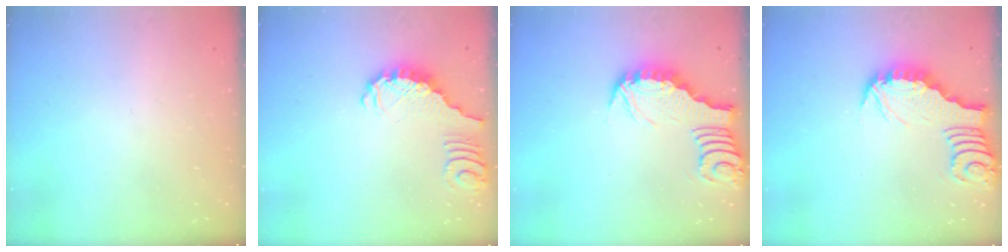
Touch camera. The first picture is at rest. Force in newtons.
{"total": 1.2, "press": 1.2, "slide": 0.2}
{"total": 3.1, "press": 3.1, "slide": 0.3}
{"total": 2.9, "press": 2.9, "slide": 0.3}